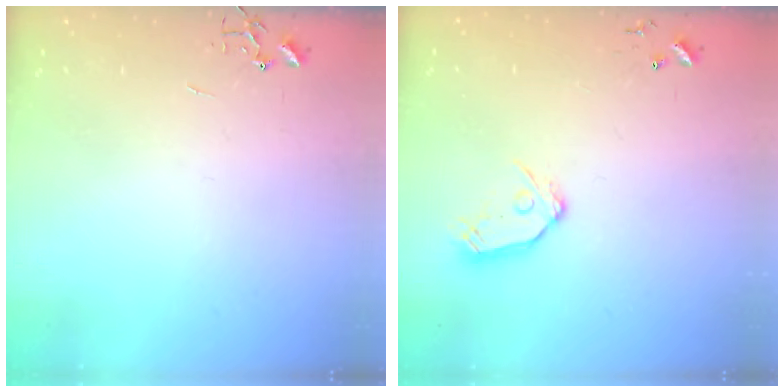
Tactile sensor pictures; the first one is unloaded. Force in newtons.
{"total": 9.2, "press": 9.1, "slide": 0.8}